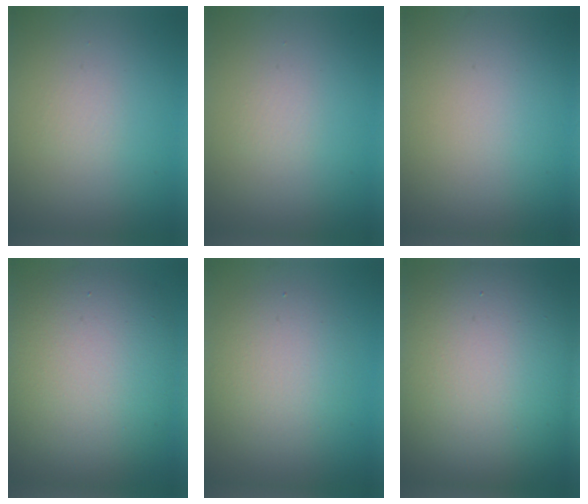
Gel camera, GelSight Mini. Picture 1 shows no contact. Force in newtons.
{"total": 0.7, "press": 0.7, "slide": 0.1}
{"total": 0.0}
{"total": 11.3, "press": 11.3, "slide": 0.7}
{"total": 3.9, "press": 3.9, "slide": 0.0}
{"total": 16.5, "press": 16.5, "slide": 0.9}